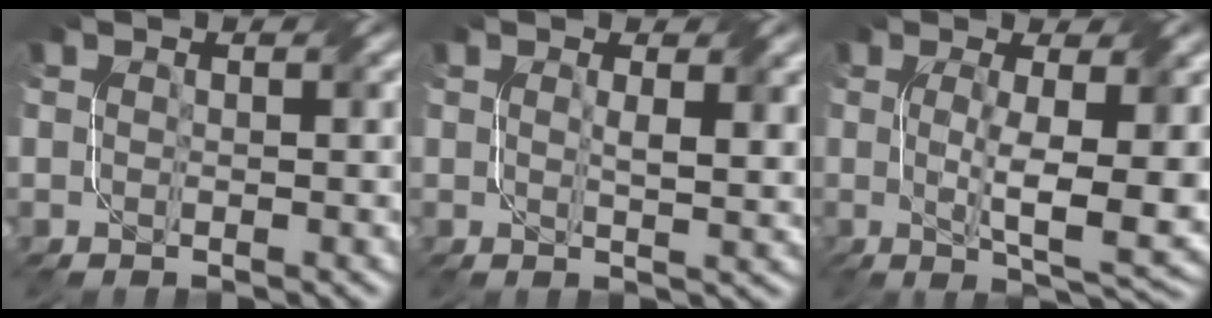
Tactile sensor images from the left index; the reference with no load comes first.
{"total": 2.4, "force": [0.8, 0.5, 2.1], "torque": [-0.032, -0.002, 0.017]}
{"total": 6.9, "force": [0.2, 1.5, 6.7], "torque": [-0.108, -0.010, 0.008]}